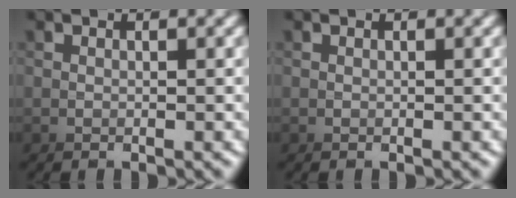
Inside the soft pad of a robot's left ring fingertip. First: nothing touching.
{"total": 0.0}